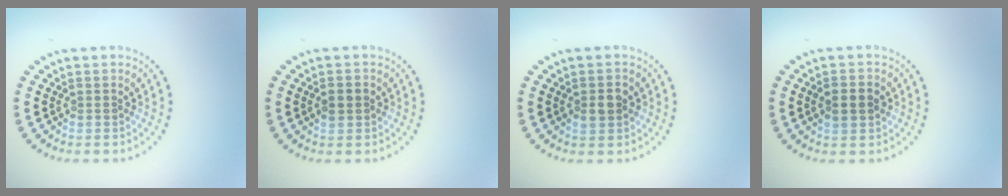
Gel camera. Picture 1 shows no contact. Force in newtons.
{"total": 1.9, "press": 1.9, "slide": 0.1}
{"total": 2.4, "press": 2.4, "slide": 0.1}
{"total": 2.3, "press": 2.2, "slide": 0.1}